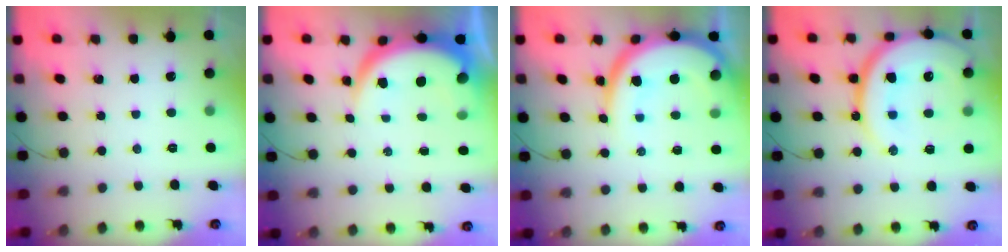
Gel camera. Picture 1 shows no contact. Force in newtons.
{"total": 8.8, "press": 8.7, "slide": 0.8}
{"total": 14.4, "press": 14.4, "slide": 1.3}
{"total": 22.3, "press": 22.2, "slide": 2.4}